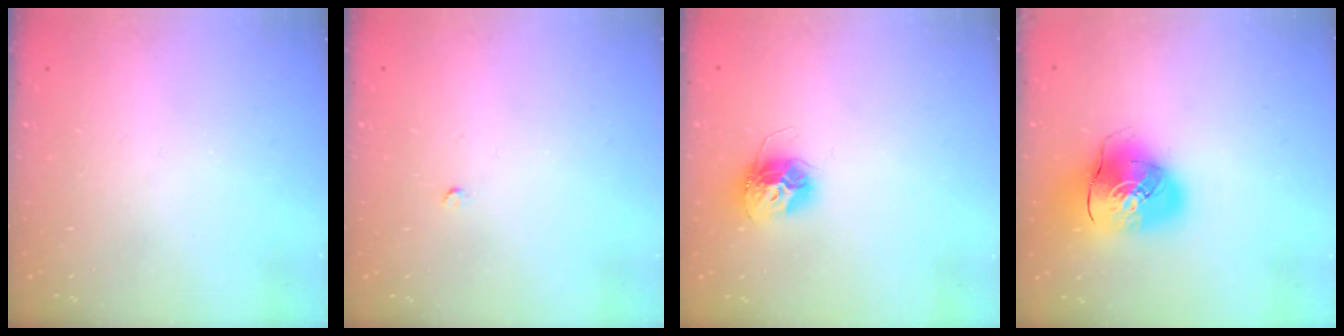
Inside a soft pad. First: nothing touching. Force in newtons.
{"total": 2.0, "press": 2.0, "slide": 0.3}
{"total": 12.4, "press": 12.4, "slide": 1.0}
{"total": 13.9, "press": 13.7, "slide": 2.4}